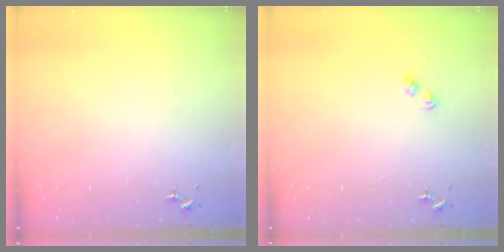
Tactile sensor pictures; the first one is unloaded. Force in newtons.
{"total": 2.8, "press": 2.8, "slide": 0.3}